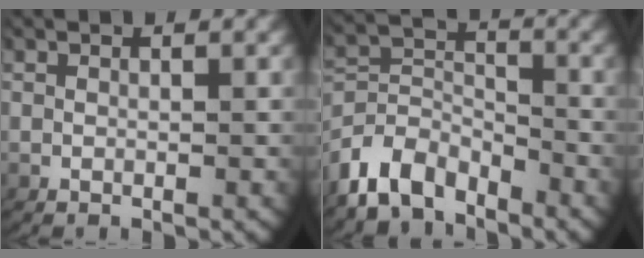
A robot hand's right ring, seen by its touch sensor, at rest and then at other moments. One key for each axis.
{"total": 7.0, "fx": -4.0, "fy": 5.0, "fz": 2.7, "tx": -0.062, "ty": -0.037, "tz": -0.063}